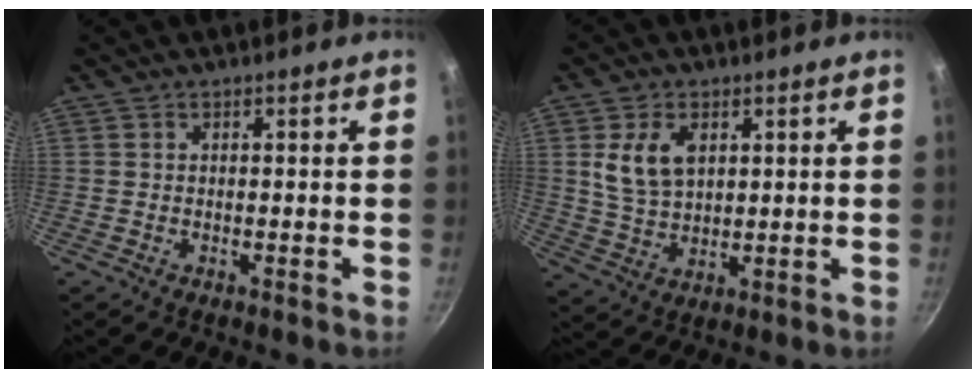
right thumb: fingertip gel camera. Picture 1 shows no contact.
{"total": 8.5, "force": [2.7, 5.4, 6.0], "torque": [-0.103, -0.010, 0.060]}